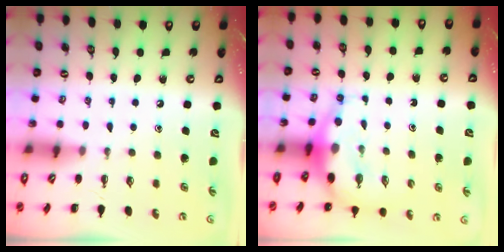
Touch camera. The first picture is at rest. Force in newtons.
{"total": 6.9, "press": 6.7, "slide": 1.6}